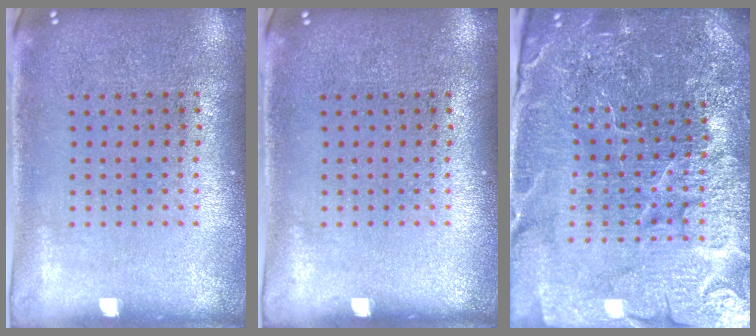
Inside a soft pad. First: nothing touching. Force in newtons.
{"total": 0.0}
{"total": 5.8, "press": 5.2, "slide": 2.5}